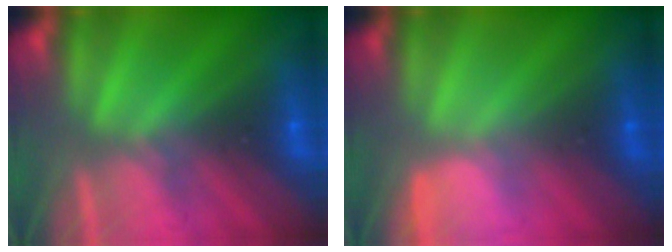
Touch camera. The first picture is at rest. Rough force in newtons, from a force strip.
{"total": 2.8}